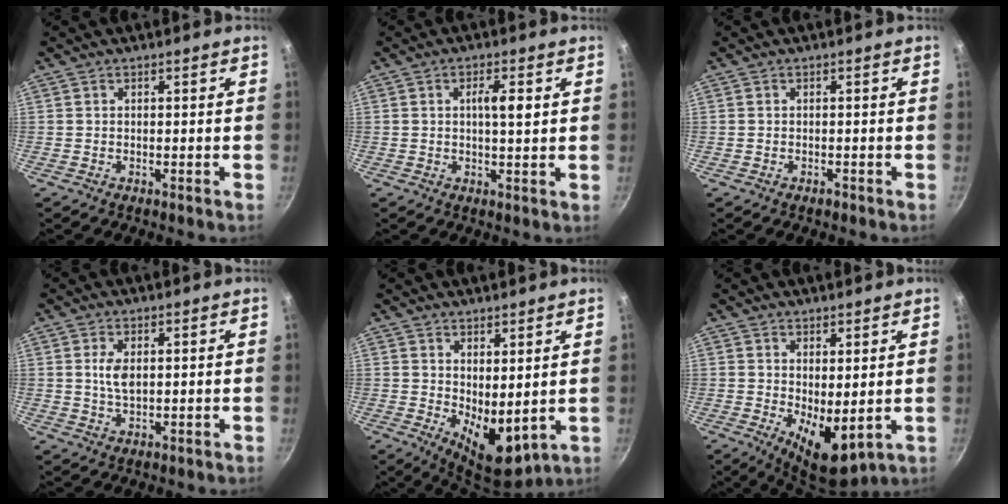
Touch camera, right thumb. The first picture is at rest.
{"total": 4.4, "force": [0.9, 1.2, 4.1], "torque": [-0.059, -0.002, 0.011]}
{"total": 1.0, "force": [-0.6, 0.6, 0.5], "torque": [-0.008, 0.006, -0.009]}
{"total": 3.8, "force": [0.7, 2.1, 3.1], "torque": [-0.058, -0.004, 0.015]}
{"total": 9.0, "force": [2.2, 4.3, 7.7], "torque": [-0.097, -0.043, 0.047]}
{"total": 8.2, "force": [0.6, 3.5, 7.4], "torque": [-0.095, -0.028, 0.021]}